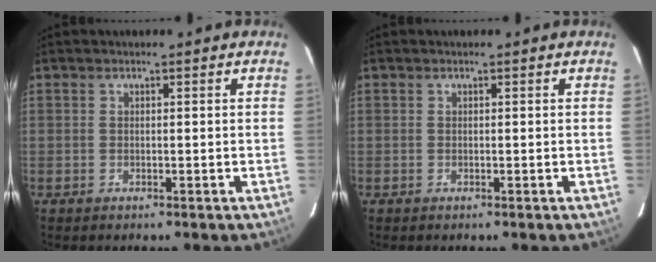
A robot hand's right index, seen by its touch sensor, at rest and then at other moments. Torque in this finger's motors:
{"motor_torque": [0.00, 0.00, 0.00, 0.00]}